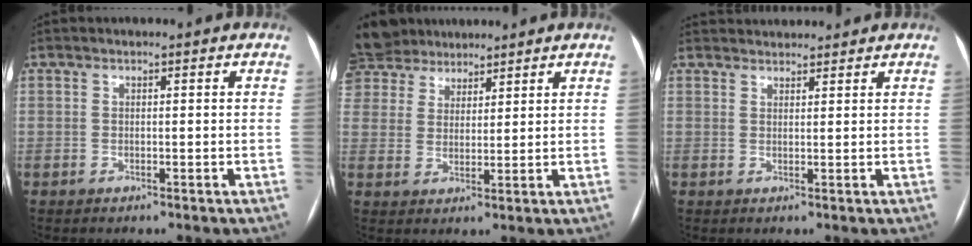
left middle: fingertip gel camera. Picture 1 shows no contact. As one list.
[{"total": 13.2, "force": [10.8, 7.0, 2.9], "torque": [-0.088, 0.042, 0.203]}, {"total": 5.6, "force": [5.4, 1.1, 0.9], "torque": [-0.010, 0.033, 0.076]}]